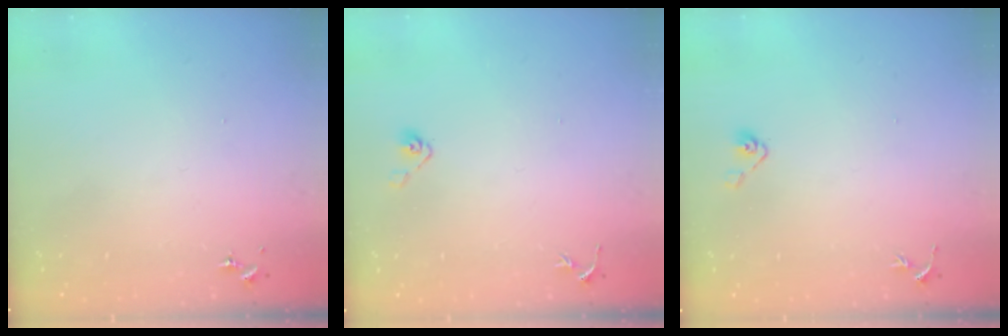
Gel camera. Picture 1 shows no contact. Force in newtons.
{"total": 3.9, "press": 3.4, "slide": 1.9}
{"total": 4.1, "press": 3.7, "slide": 1.7}